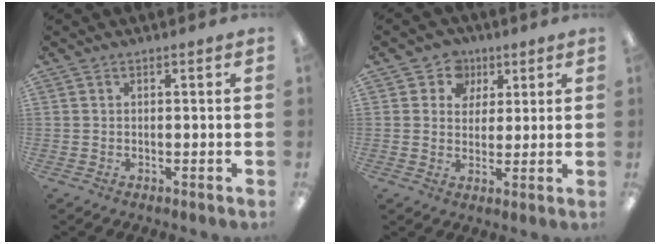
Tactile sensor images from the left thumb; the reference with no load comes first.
{"total": 6.5, "force": [3.1, 5.7, 0.8], "torque": [-0.014, -0.019, 0.052]}